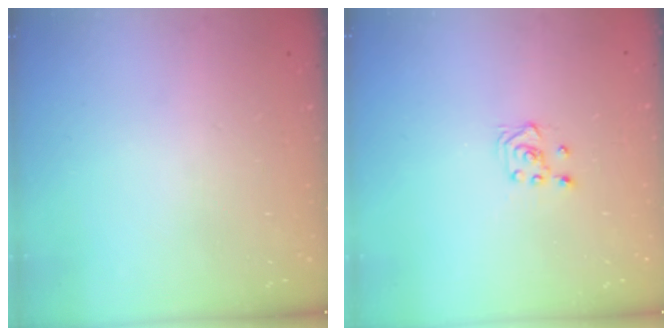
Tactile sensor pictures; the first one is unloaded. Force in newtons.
{"total": 3.4, "press": 3.3, "slide": 0.8}